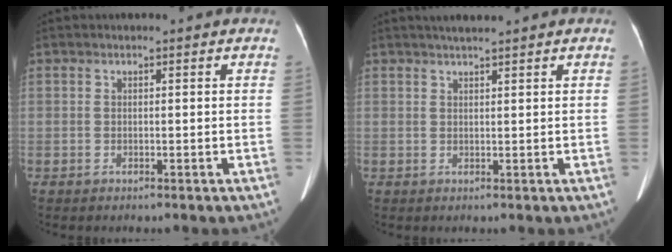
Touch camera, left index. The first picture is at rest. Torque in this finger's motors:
{"motor_torque": [0.00, -0.12, -0.07, 0.00]}